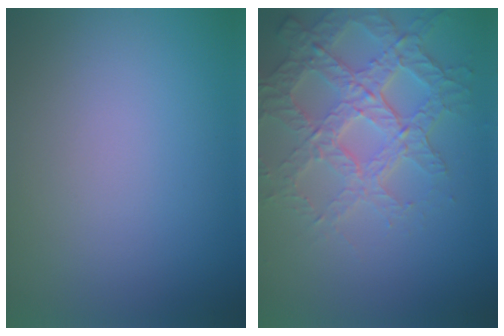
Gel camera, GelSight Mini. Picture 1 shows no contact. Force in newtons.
{"total": 5.5, "press": 4.7, "slide": 2.8}